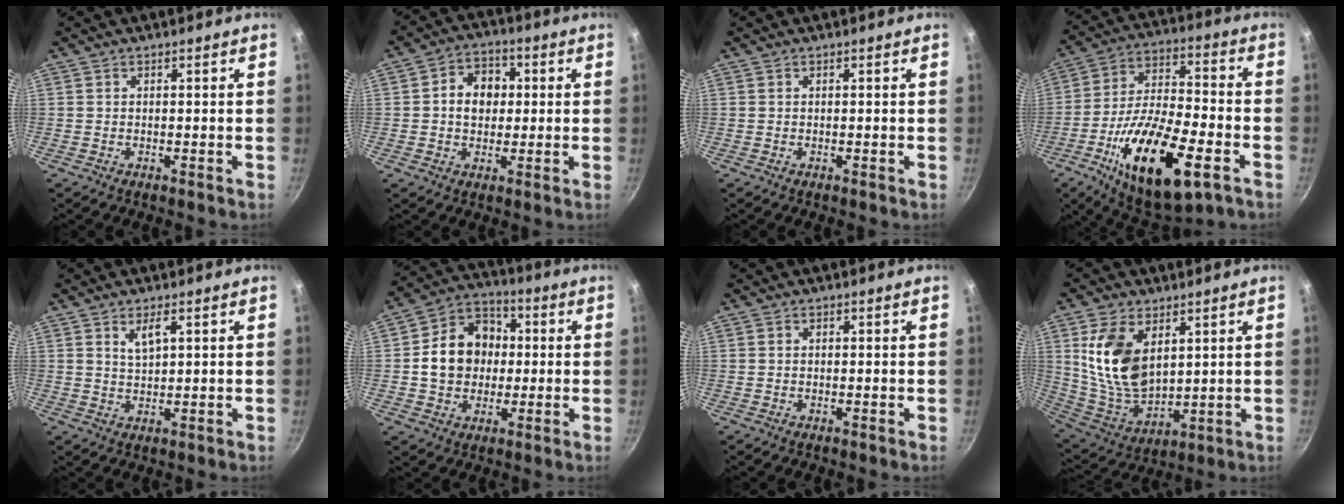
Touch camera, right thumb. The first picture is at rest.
{"total": 8.2, "force": [0.8, 6.6, 4.8], "torque": [-0.041, 0.011, 0.002]}
{"total": 0.0}
{"total": 23.9, "force": [-9.9, 9.4, 19.6], "torque": [-0.323, 0.023, -0.164]}
{"total": 3.7, "force": [1.7, 1.5, 2.9], "torque": [-0.049, -0.006, 0.036]}
{"total": 13.6, "force": [0.4, 11.3, 7.6], "torque": [-0.094, 0.027, -0.003]}
{"total": 0.7, "force": [0.1, 0.6, 0.3], "torque": [-0.004, 0.004, 0.002]}
{"total": 15.3, "force": [4.7, 9.3, 11.3], "torque": [-0.196, -0.040, 0.106]}